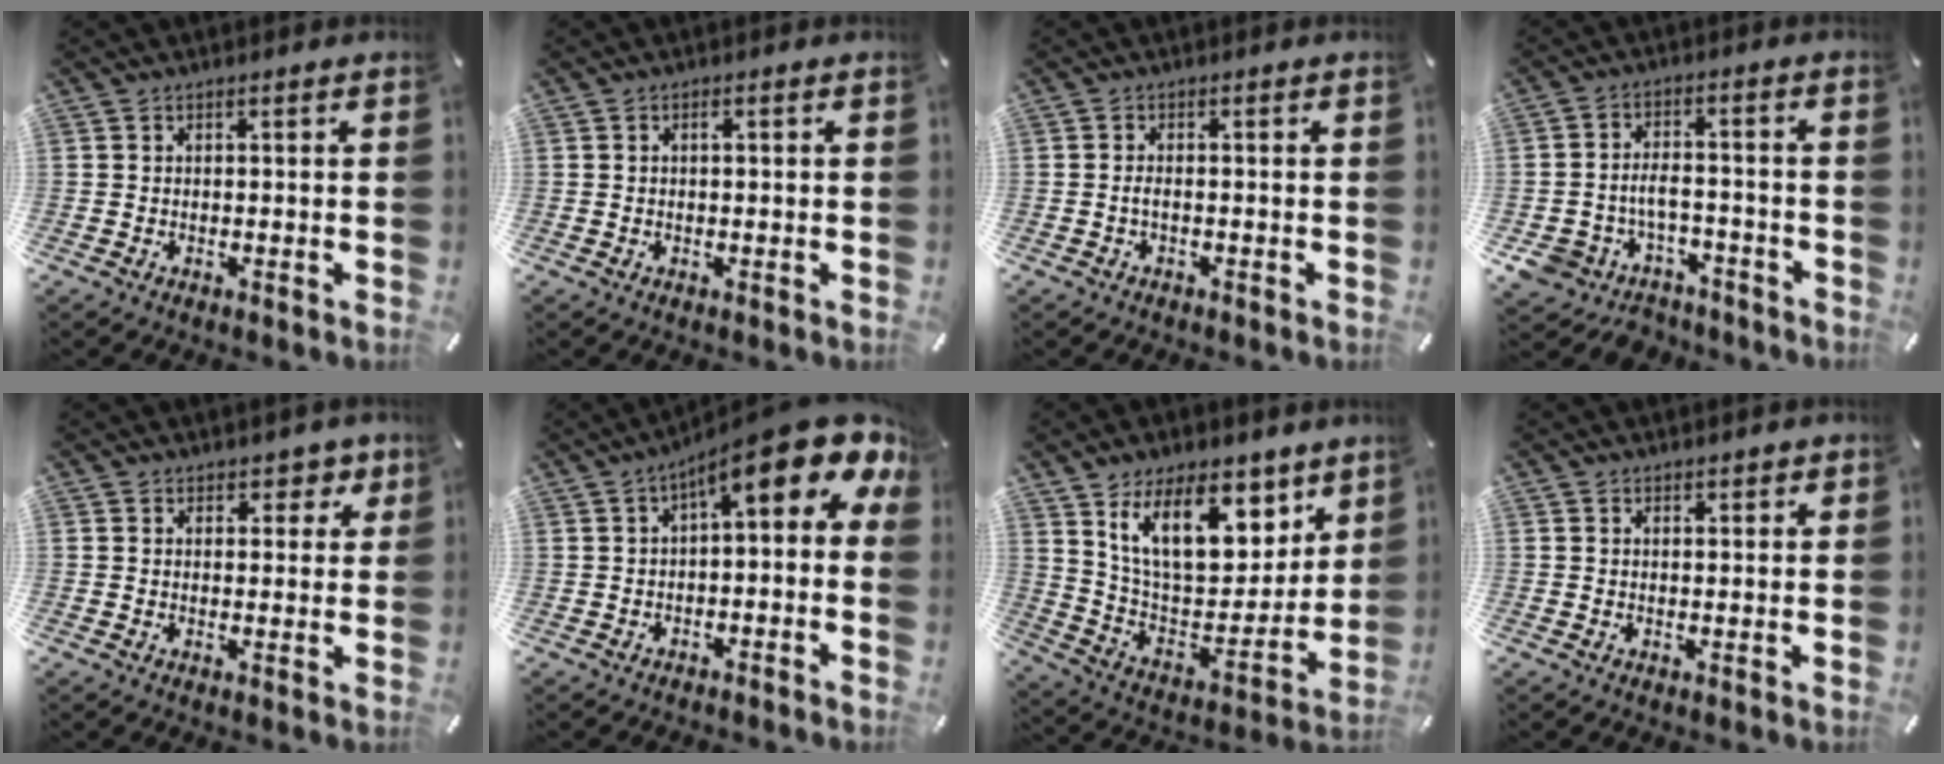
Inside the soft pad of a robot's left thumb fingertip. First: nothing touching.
{"total": 1.2, "force": [0.2, 0.6, 1.0], "torque": [-0.020, 0.004, 0.002]}
{"total": 1.4, "force": [-0.5, 0.6, 1.1], "torque": [-0.030, -0.002, -0.012]}
{"total": 7.4, "force": [-3.4, 5.7, 3.3], "torque": [-0.073, 0.020, -0.062]}
{"total": 3.7, "force": [2.3, 2.7, 1.2], "torque": [0.010, -0.013, 0.033]}
{"total": 13.3, "force": [6.1, 4.3, 11.0], "torque": [-0.166, -0.042, 0.099]}
{"total": 19.0, "force": [11.9, 9.9, 11.0], "torque": [-0.188, -0.069, 0.213]}
{"total": 1.0, "force": [0.8, 0.6, 0.2], "torque": [-0.005, 0.001, 0.016]}